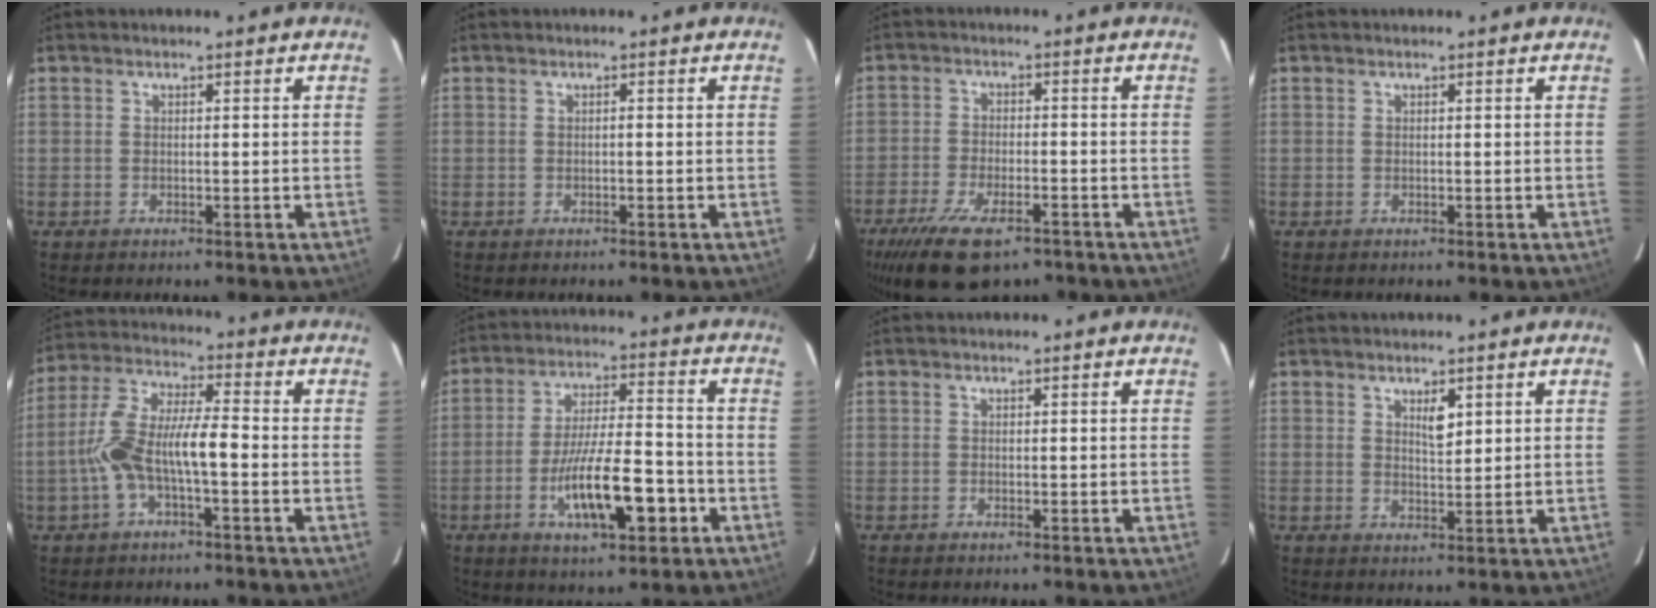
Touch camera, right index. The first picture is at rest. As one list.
[{"total": 0.0}, {"total": 11.8, "force": [-8.3, 4.1, 7.4], "torque": [-0.131, -0.015, -0.135]}, {"total": 0.0}, {"total": 10.0, "force": [-2.3, 2.5, 9.5], "torque": [-0.204, 0.025, -0.044]}, {"total": 12.9, "force": [-4.7, 2.9, 11.7], "torque": [-0.210, 0.000, -0.078]}, {"total": 0.0}, {"total": 2.5, "force": [1.3, 0.8, 2.0], "torque": [-0.037, -0.003, 0.026]}]